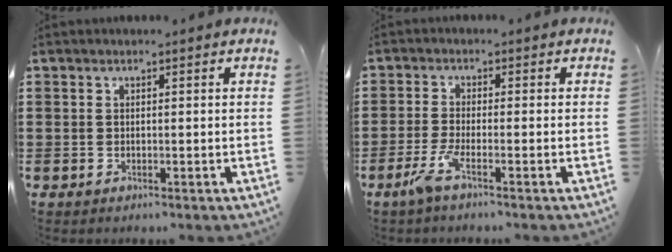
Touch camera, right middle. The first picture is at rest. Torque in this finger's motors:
{"motor_torque": [0.86, -0.64, 0.29, 0.06]}